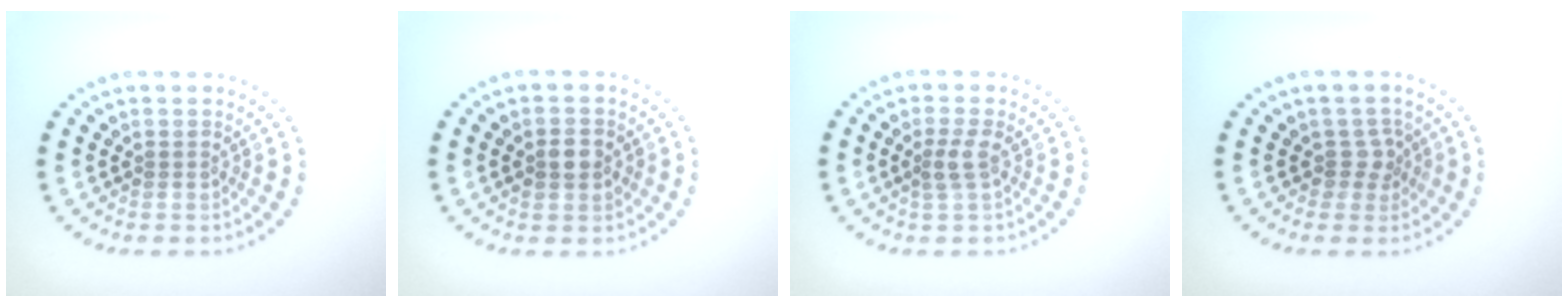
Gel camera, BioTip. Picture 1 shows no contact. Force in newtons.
{"total": 2.6, "press": 2.6, "slide": 0.3}
{"total": 1.6, "press": 1.3, "slide": 0.9}
{"total": 1.8, "press": 1.4, "slide": 1.2}